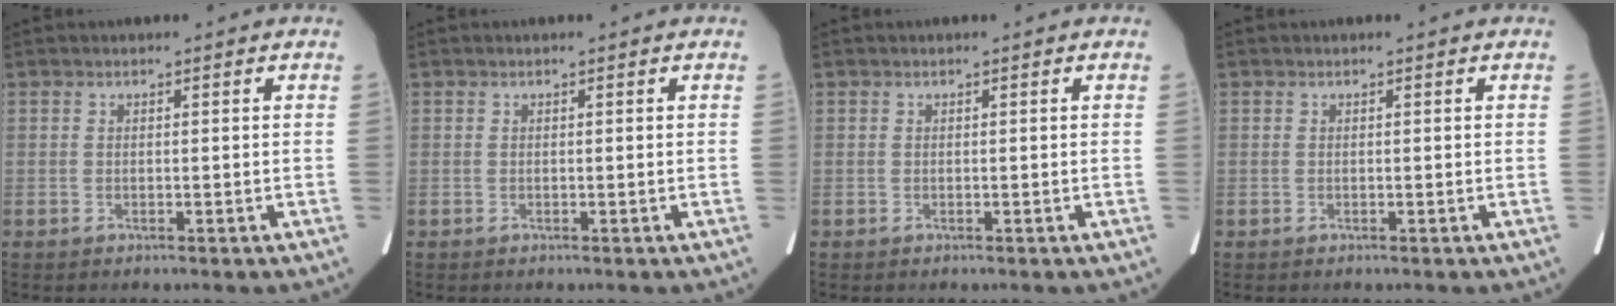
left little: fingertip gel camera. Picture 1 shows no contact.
{"total": 0.0}
{"total": 0.0}
{"total": 0.0}